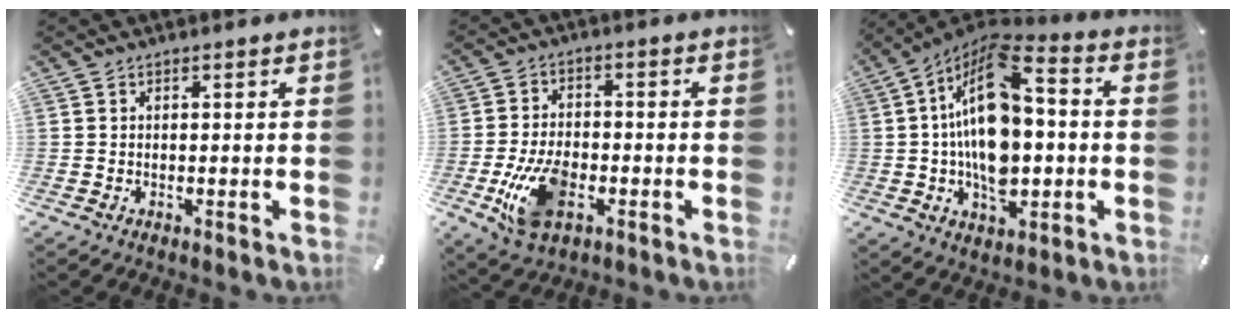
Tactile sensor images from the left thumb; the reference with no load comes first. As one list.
[{"total": 11.0, "force": [-3.5, 6.9, 7.9], "torque": [-0.166, 0.004, -0.063]}, {"total": 19.1, "force": [0.5, 11.7, 15.0], "torque": [-0.291, -0.002, 0.006]}]